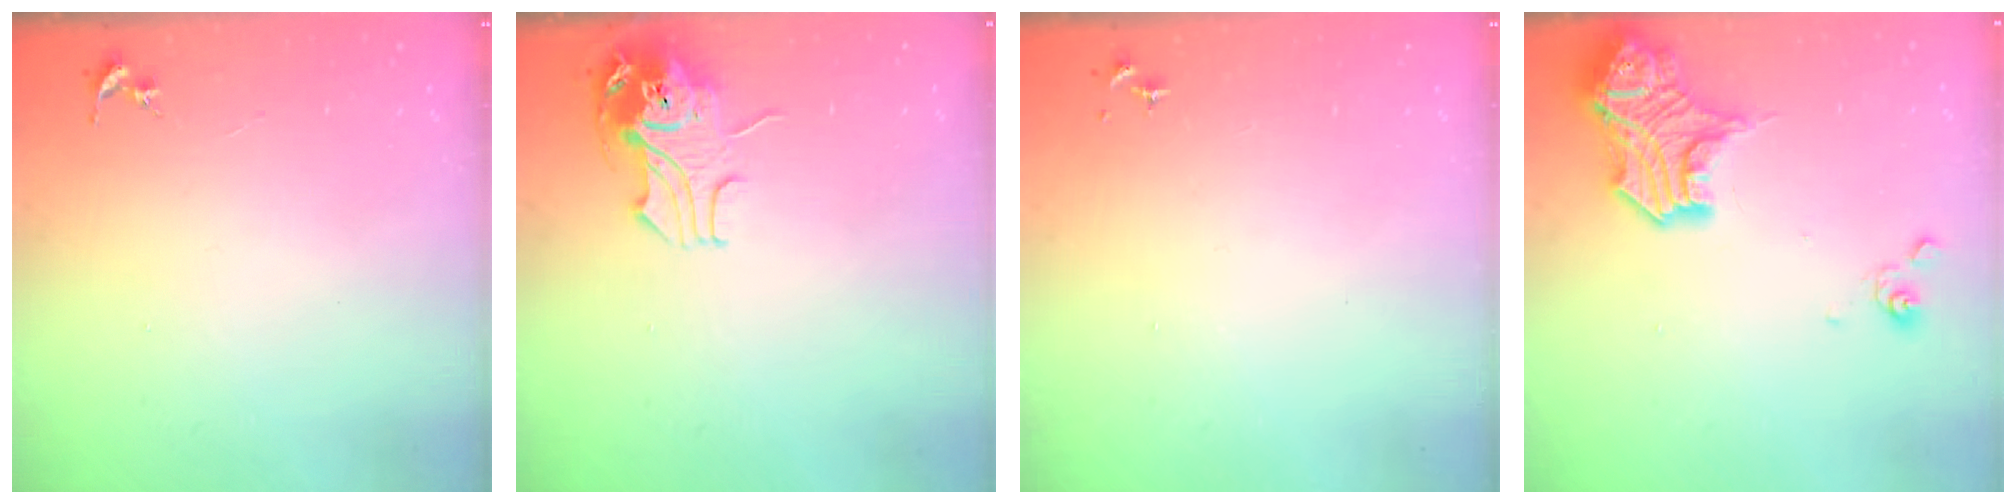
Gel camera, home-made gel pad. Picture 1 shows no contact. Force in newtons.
{"total": 11.0, "press": 10.9, "slide": 1.5}
{"total": 0.0}
{"total": 17.0, "press": 16.9, "slide": 1.4}